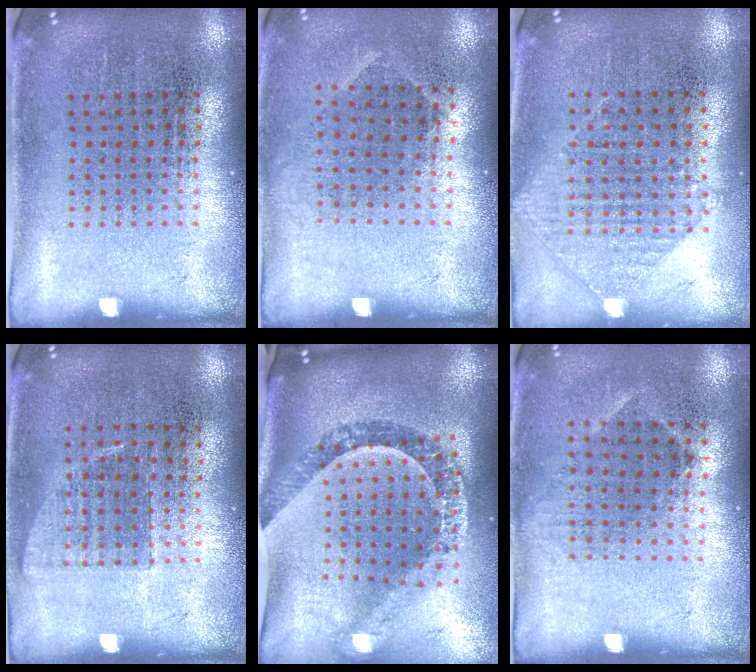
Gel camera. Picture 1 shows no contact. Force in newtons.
{"total": 0.9, "press": 0.7, "slide": 0.7}
{"total": 0.8, "press": 0.7, "slide": 0.2}
{"total": 0.7, "press": 0.7, "slide": 0.2}
{"total": 1.8, "press": 1.6, "slide": 0.8}
{"total": 0.9, "press": 0.6, "slide": 0.6}